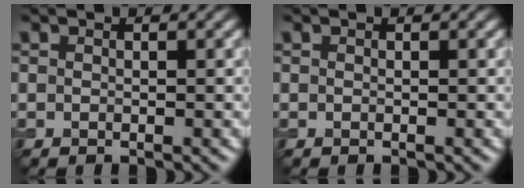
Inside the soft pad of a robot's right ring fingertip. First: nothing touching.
{"total": 0.0}